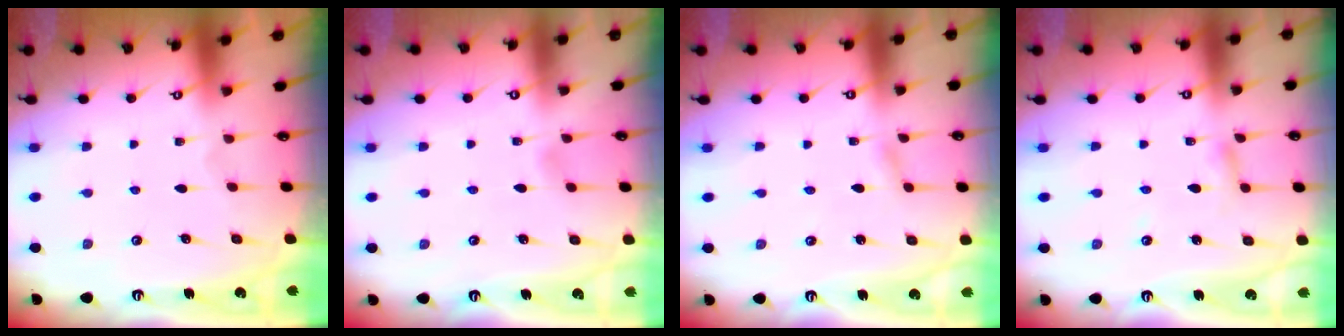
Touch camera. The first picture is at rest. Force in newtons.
{"total": 3.3, "press": 3.2, "slide": 0.3}
{"total": 1.6, "press": 1.6, "slide": 0.2}
{"total": 2.4, "press": 2.4, "slide": 0.2}